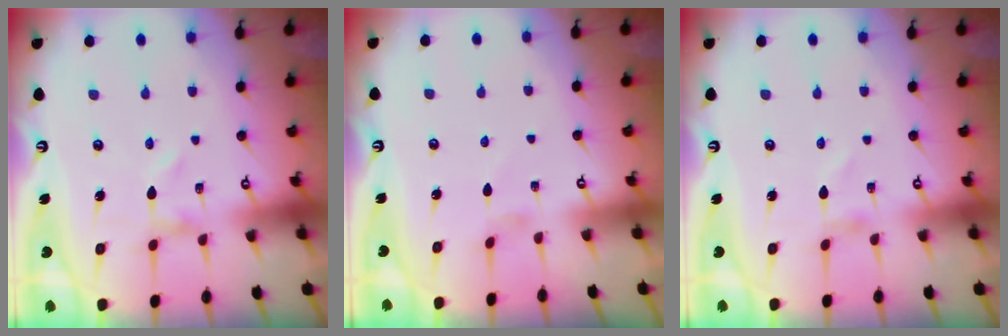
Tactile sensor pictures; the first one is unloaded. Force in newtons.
{"total": 0.5, "press": 0.5, "slide": 0.2}
{"total": 1.0, "press": 1.0, "slide": 0.1}